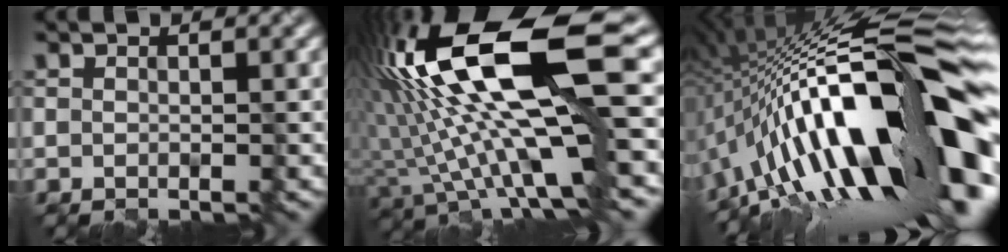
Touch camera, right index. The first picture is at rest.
{"total": 16.1, "force": [2.7, 5.0, 15.1], "torque": [-0.292, 0.007, 0.051]}
{"total": 20.8, "force": [-4.5, 5.9, 19.5], "torque": [-0.295, 0.035, -0.105]}